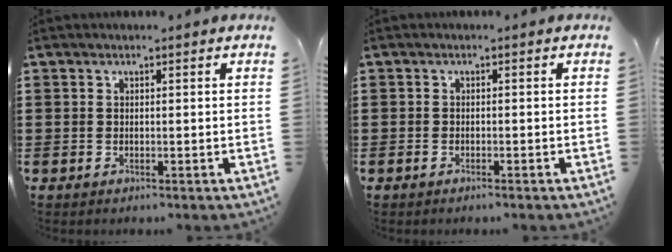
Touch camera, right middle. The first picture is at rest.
{"total": 0.7, "force": [-0.6, 0.1, 0.3], "torque": [-0.009, -0.004, -0.011]}